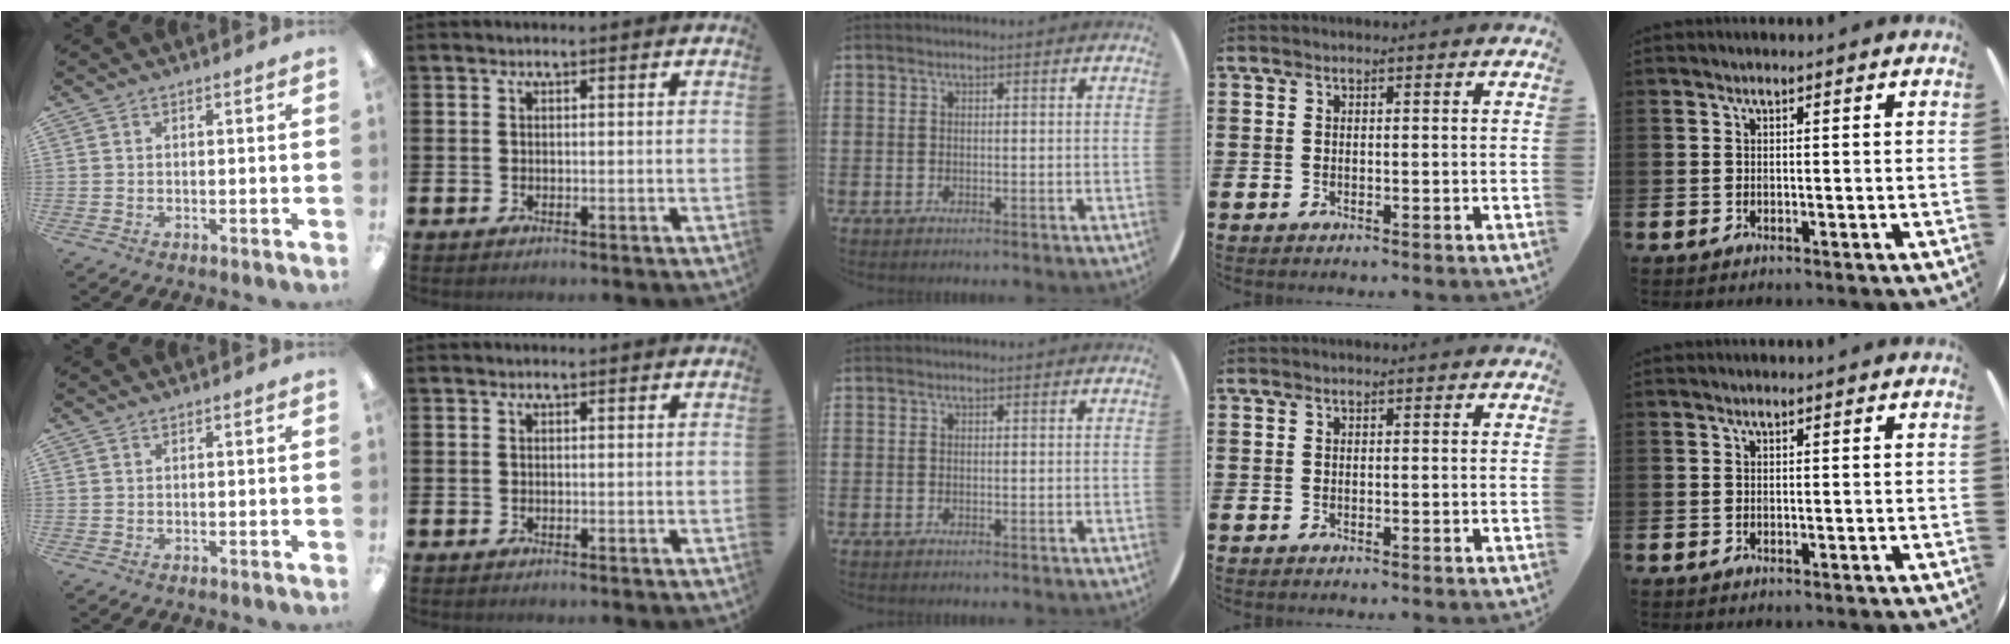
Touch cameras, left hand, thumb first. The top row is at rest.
{}